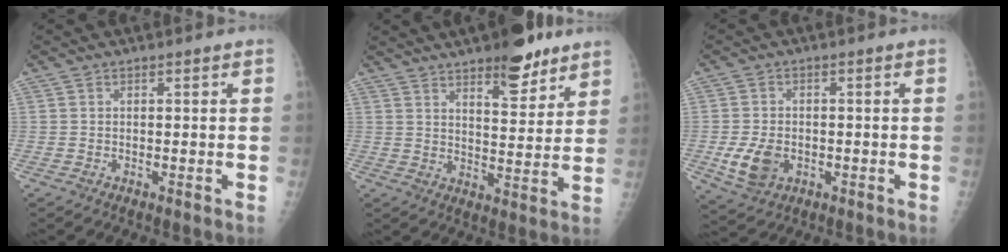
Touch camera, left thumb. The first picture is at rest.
{"total": 11.3, "force": [7.7, 4.0, 7.3], "torque": [-0.077, -0.047, 0.113]}
{"total": 7.0, "force": [-1.7, 5.1, 4.6], "torque": [-0.080, -0.001, -0.023]}